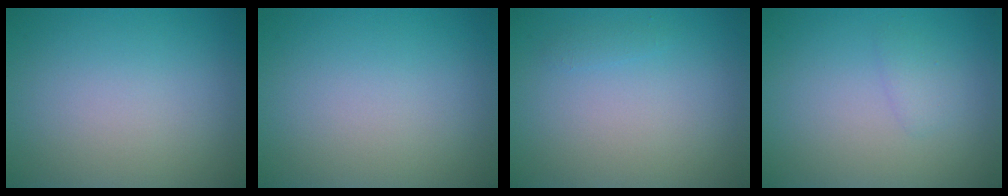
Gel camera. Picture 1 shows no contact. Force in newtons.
{"total": 0.0}
{"total": 0.5, "press": 0.5, "slide": 0.1}
{"total": 1.0, "press": 1.0, "slide": 0.1}